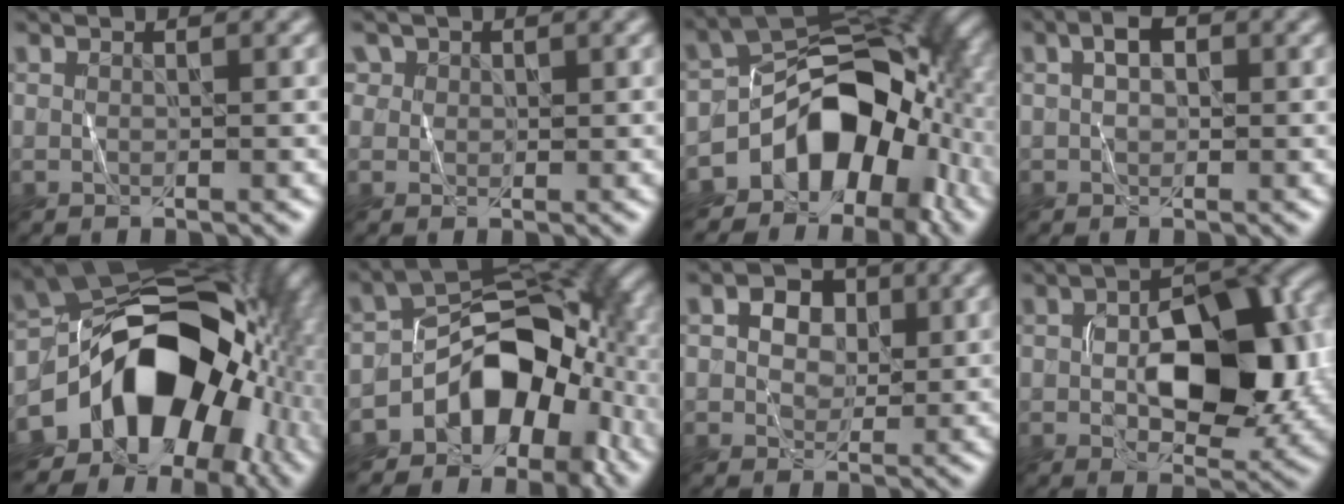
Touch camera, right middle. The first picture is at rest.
{"total": 2.4, "force": [1.1, 2.1, 0.4], "torque": [-0.008, 0.012, 0.010]}
{"total": 10.9, "force": [-4.9, 7.0, 6.8], "torque": [-0.081, 0.009, -0.094]}
{"total": 1.6, "force": [0.6, 1.1, 1.0], "torque": [-0.013, 0.012, 0.006]}
{"total": 15.5, "force": [-4.6, 10.7, 10.3], "torque": [-0.129, 0.000, -0.089]}
{"total": 9.8, "force": [-4.7, 6.3, 5.9], "torque": [-0.067, 0.010, -0.088]}
{"total": 3.2, "force": [1.2, 2.5, 1.6], "torque": [-0.022, 0.014, 0.009]}
{"total": 10.0, "force": [0.4, 5.5, 8.3], "torque": [-0.122, 0.014, 0.010]}